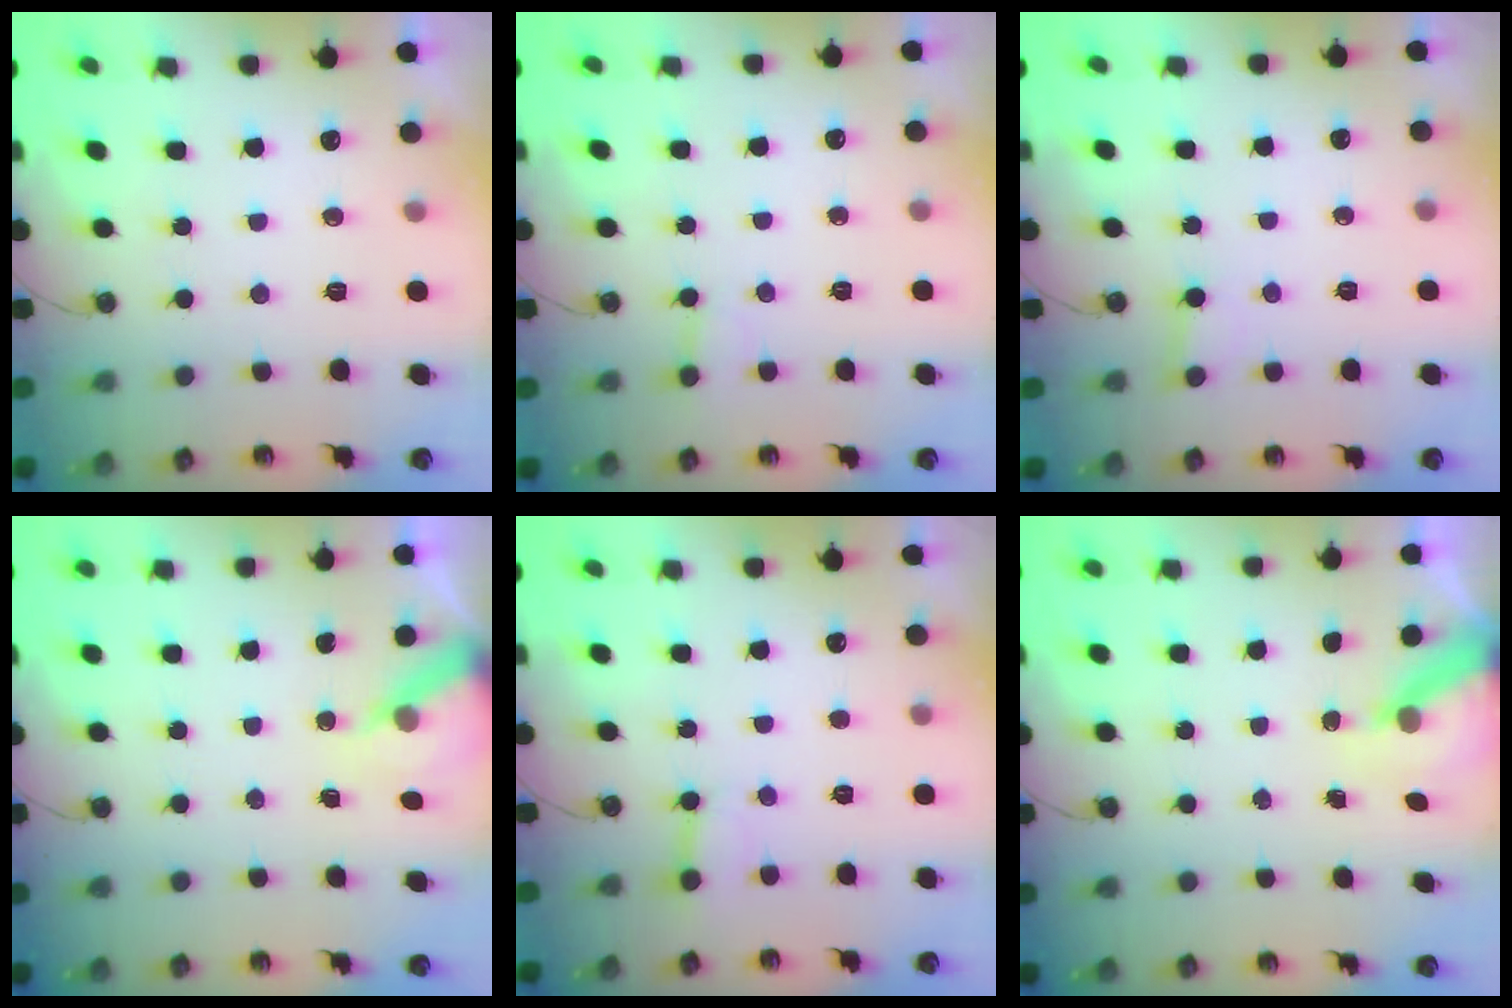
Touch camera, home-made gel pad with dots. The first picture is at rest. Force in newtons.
{"total": 2.7, "press": 2.7, "slide": 0.2}
{"total": 2.2, "press": 2.2, "slide": 0.1}
{"total": 7.0, "press": 7.0, "slide": 0.4}
{"total": 2.8, "press": 2.7, "slide": 0.5}
{"total": 6.7, "press": 6.7, "slide": 0.7}